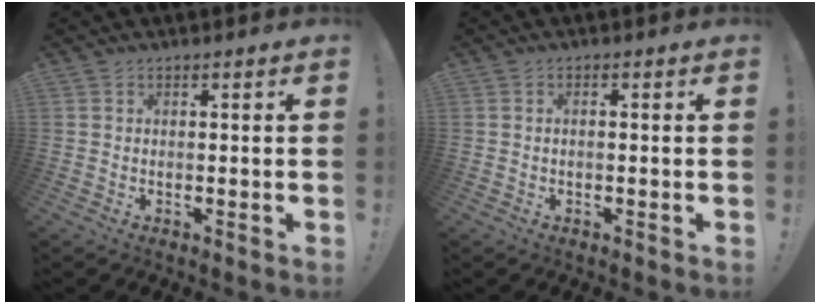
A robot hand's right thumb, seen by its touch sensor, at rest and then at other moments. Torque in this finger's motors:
{"motor_torque": [-0.05, -0.49, 0.13, 0.18, 0.02]}